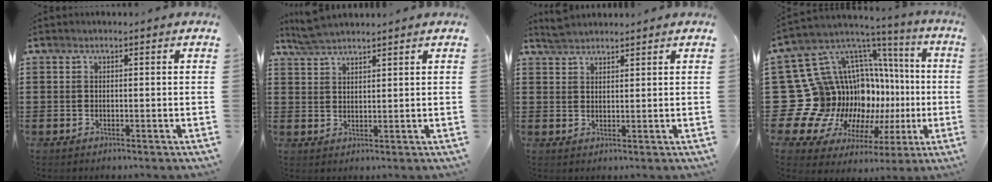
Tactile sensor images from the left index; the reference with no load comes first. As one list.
[{"total": 3.7, "force": [3.5, 0.5, 1.2], "torque": [-0.033, -0.003, 0.067]}, {"total": 3.2, "force": [3.2, 0.4, 0.3], "torque": [-0.013, -0.003, 0.062]}, {"total": 18.4, "force": [-1.2, 16.2, 8.6], "torque": [-0.190, -0.066, 0.049]}]